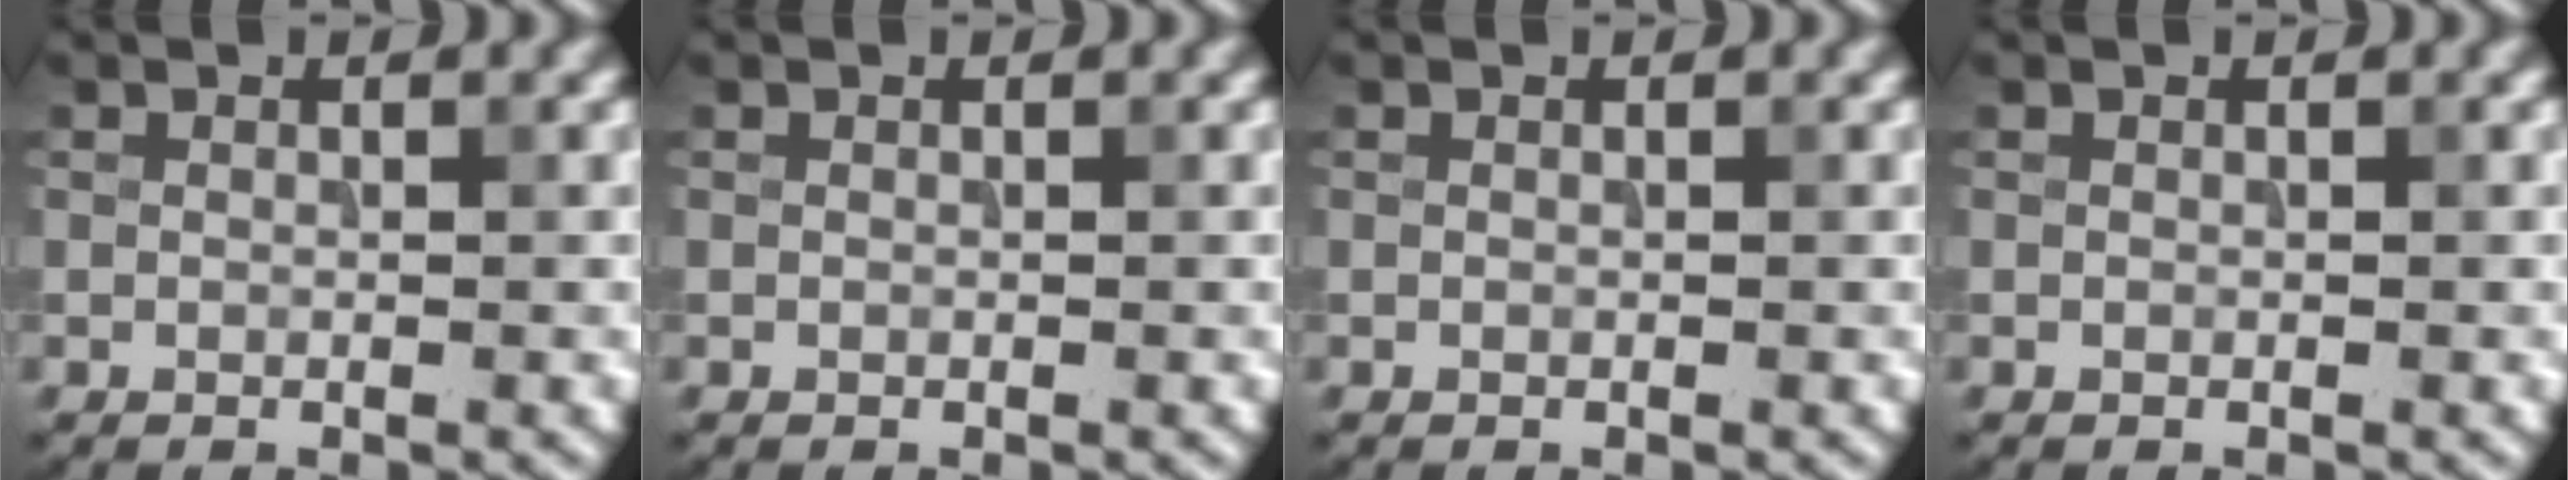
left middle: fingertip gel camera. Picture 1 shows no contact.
{"total": 0.0}
{"total": 0.0}
{"total": 0.0}